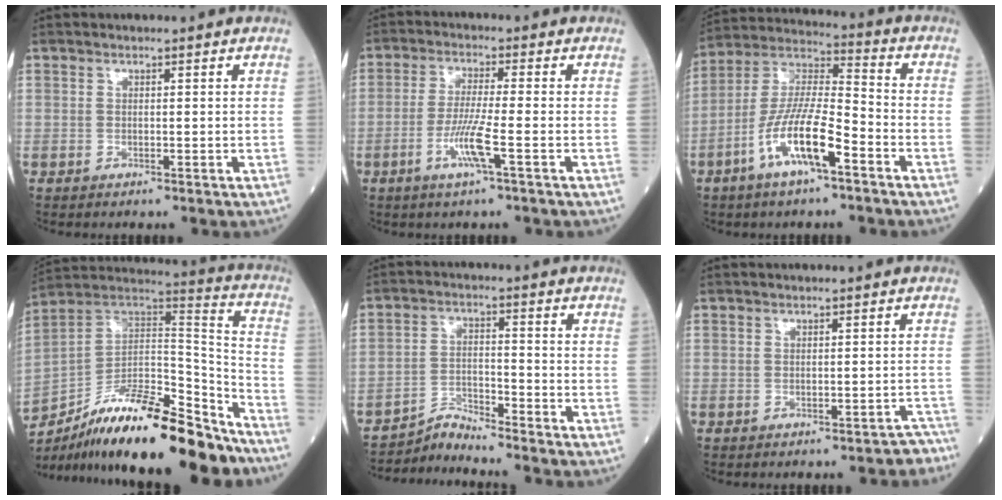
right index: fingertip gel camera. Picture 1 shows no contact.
{"total": 5.9, "force": [-2.3, -0.6, 5.4], "torque": [-0.106, -0.012, -0.049]}
{"total": 12.4, "force": [-5.8, 2.3, 10.7], "torque": [-0.215, 0.000, -0.113]}
{"total": 26.2, "force": [-20.0, 5.7, 15.9], "torque": [-0.242, 0.012, -0.328]}
{"total": 4.4, "force": [-4.1, -1.2, -0.9], "torque": [0.014, -0.010, -0.075]}
{"total": 3.3, "force": [-2.9, 1.2, 0.9], "torque": [0.005, 0.004, -0.031]}